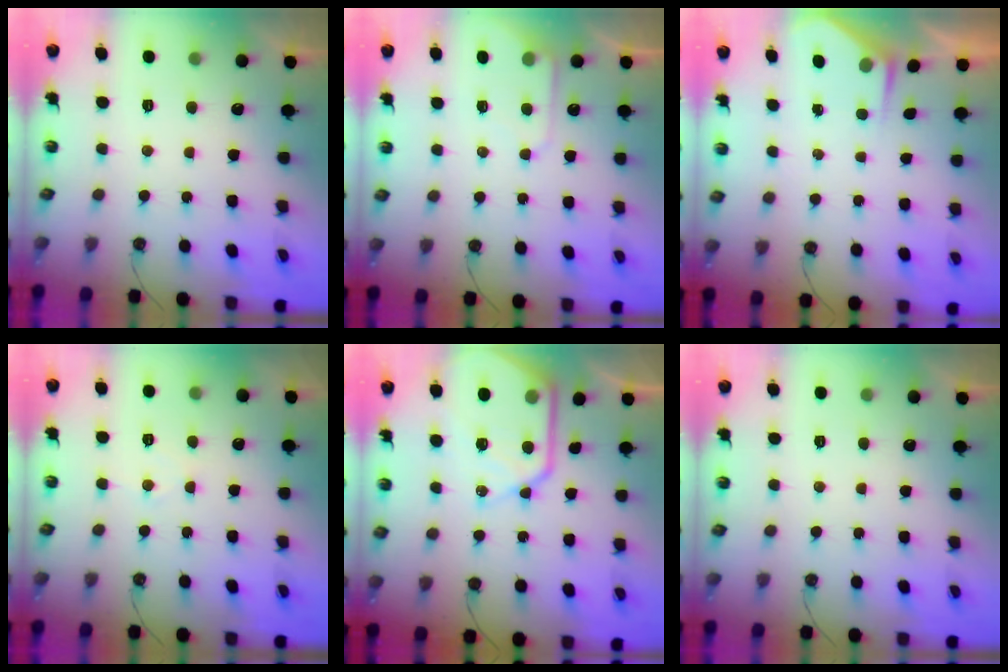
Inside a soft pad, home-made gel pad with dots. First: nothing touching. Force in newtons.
{"total": 4.9, "press": 4.9, "slide": 0.6}
{"total": 2.7, "press": 2.7, "slide": 0.3}
{"total": 3.8, "press": 3.8, "slide": 0.5}
{"total": 15.8, "press": 15.7, "slide": 1.5}
{"total": 0.0}